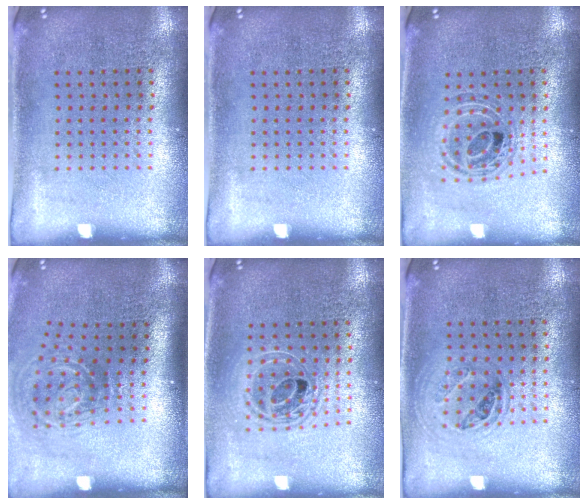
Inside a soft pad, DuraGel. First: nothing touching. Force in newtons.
{"total": 0.0}
{"total": 0.8, "press": 0.8, "slide": 0.2}
{"total": 2.1, "press": 1.2, "slide": 1.6}
{"total": 1.7, "press": 1.4, "slide": 1.0}
{"total": 1.0, "press": 0.9, "slide": 0.3}